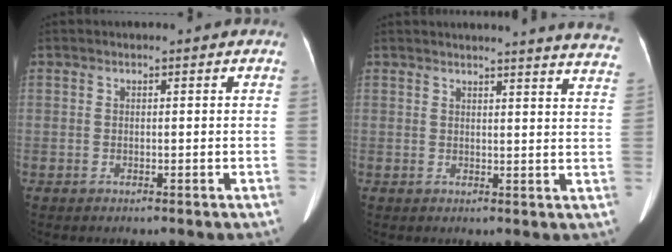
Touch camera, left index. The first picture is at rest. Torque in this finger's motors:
{"motor_torque": [0.83, -1.31, 0.08, 0.01]}